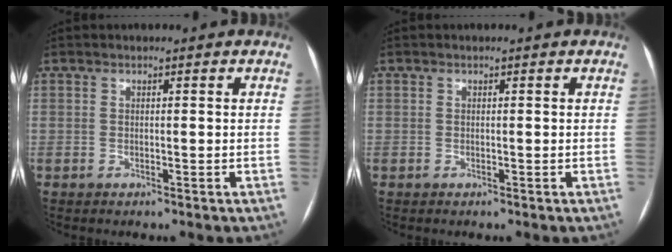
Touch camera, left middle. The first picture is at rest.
{"total": 0.0}